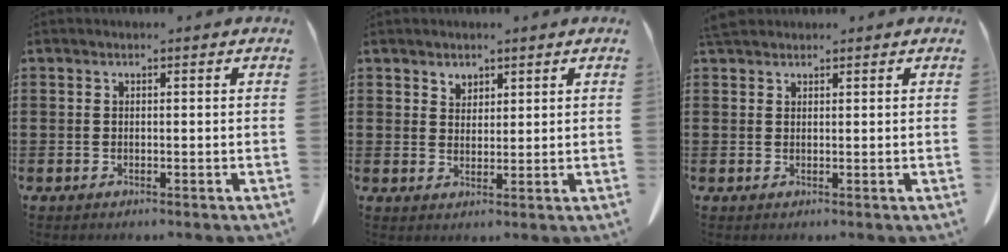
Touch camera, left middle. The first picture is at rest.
{"total": 2.2, "force": [1.9, 1.1, 0.1], "torque": [-0.007, 0.003, 0.037]}
{"total": 2.4, "force": [2.1, 0.9, 0.9], "torque": [-0.025, 0.003, 0.041]}